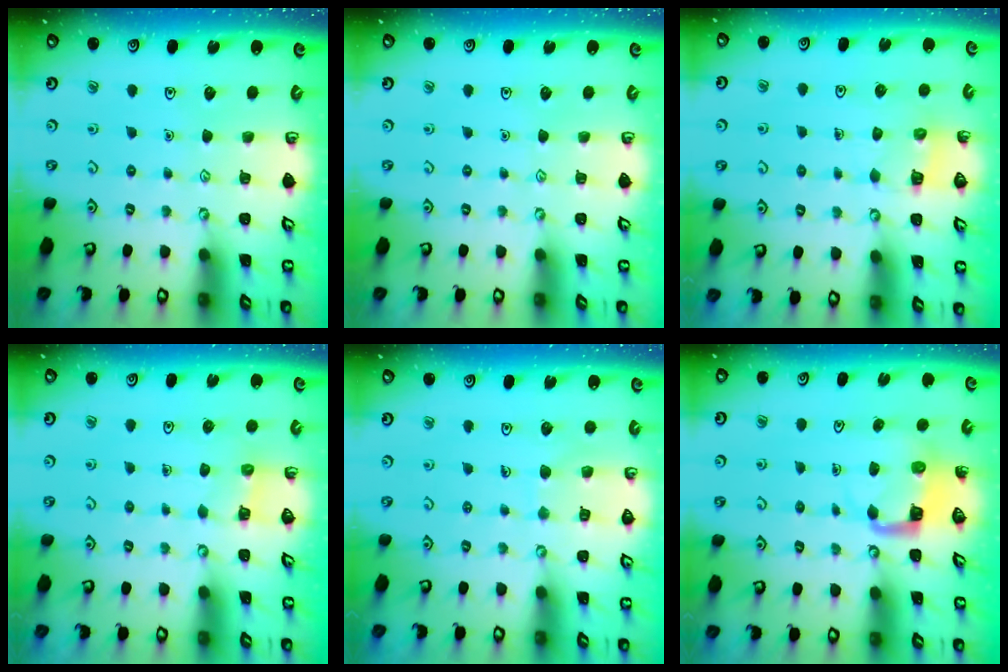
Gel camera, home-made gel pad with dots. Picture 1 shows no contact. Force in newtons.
{"total": 0.0}
{"total": 2.5, "press": 2.5, "slide": 0.1}
{"total": 2.5, "press": 2.5, "slide": 0.1}
{"total": 5.7, "press": 5.7, "slide": 0.5}
{"total": 4.4, "press": 4.4, "slide": 0.1}